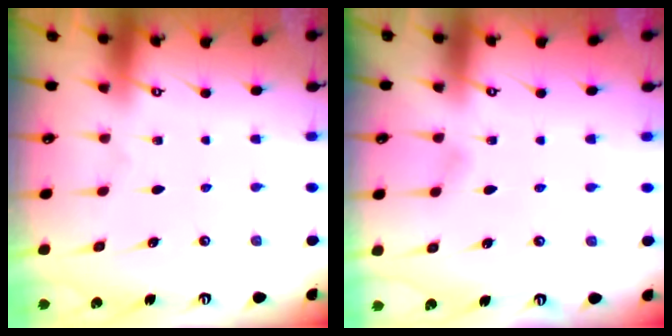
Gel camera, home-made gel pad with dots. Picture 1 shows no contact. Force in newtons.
{"total": 2.5, "press": 2.5, "slide": 0.4}